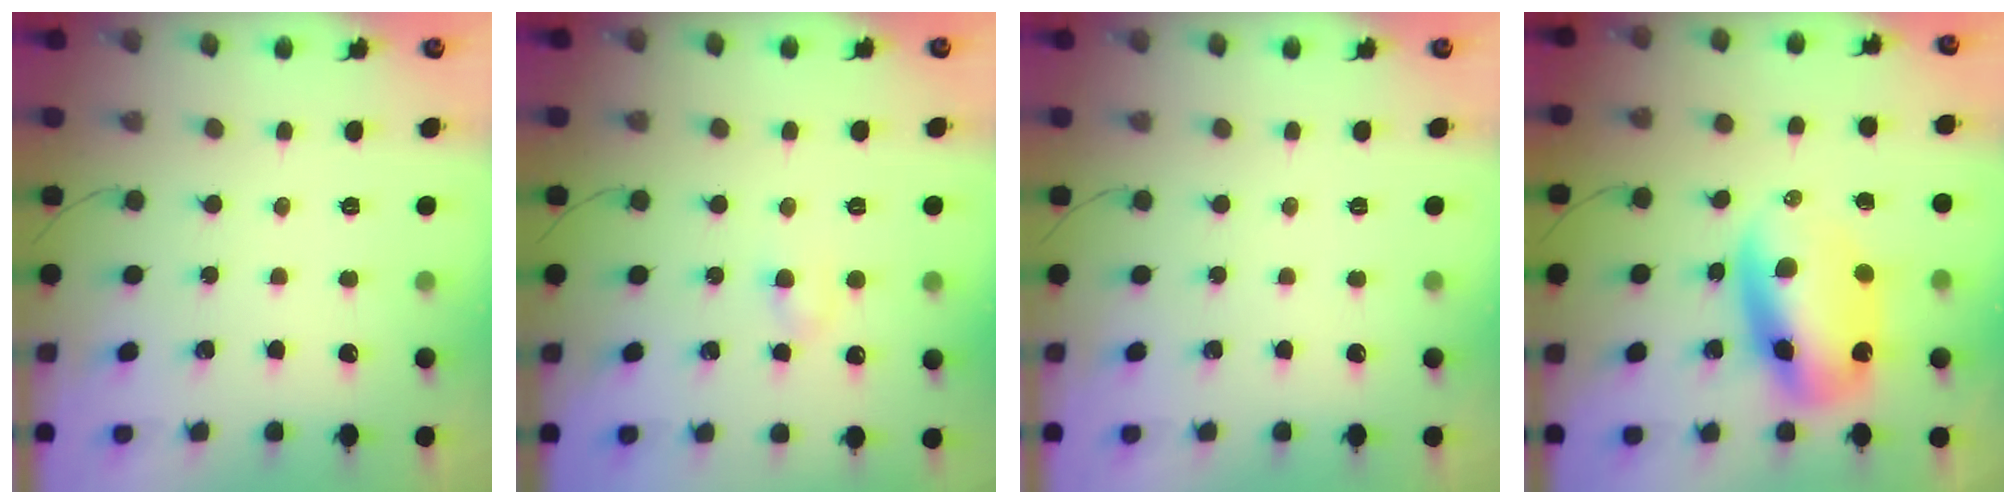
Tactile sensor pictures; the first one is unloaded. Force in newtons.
{"total": 2.8, "press": 2.6, "slide": 1.0}
{"total": 0.0}
{"total": 13.7, "press": 13.2, "slide": 3.5}